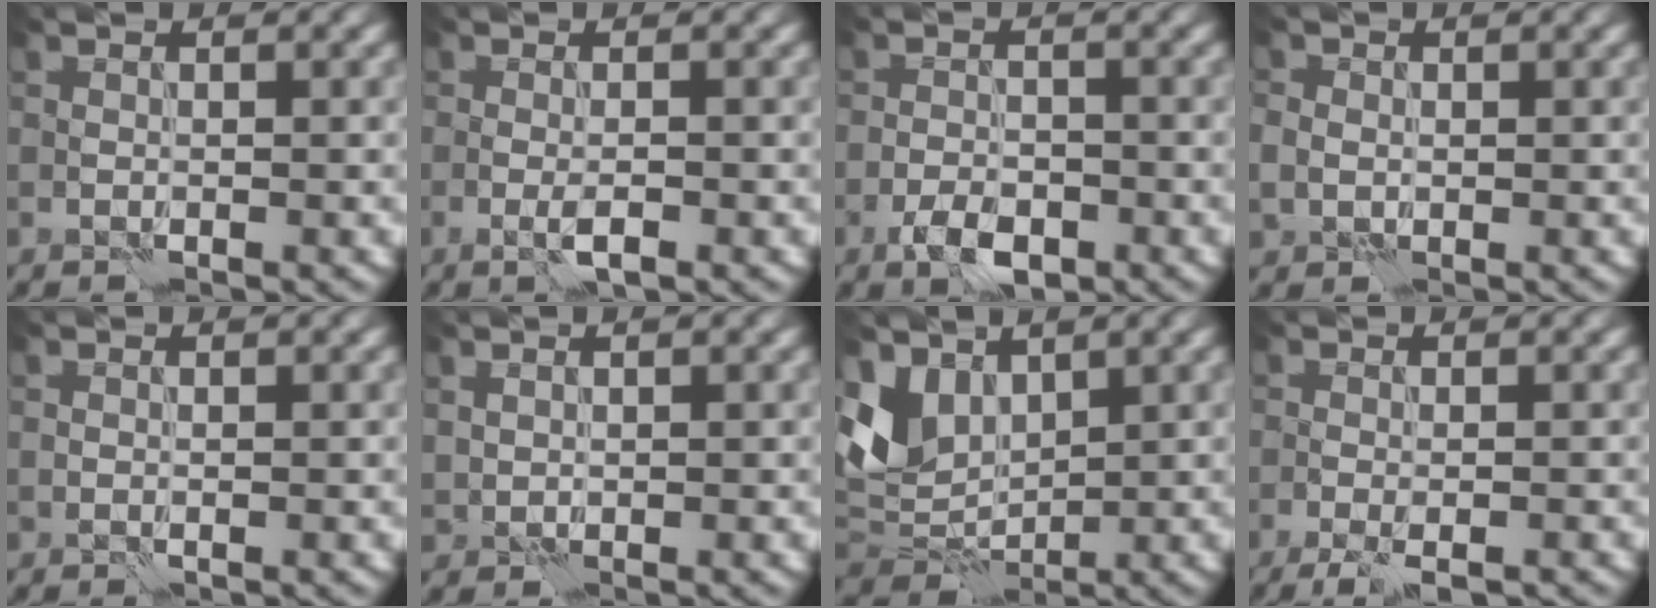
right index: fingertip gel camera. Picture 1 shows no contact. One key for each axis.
{"total": 1.4, "fx": -0.5, "fy": 0.1, "fz": 1.3, "tx": -0.025, "ty": 0.000, "tz": -0.012}
{"total": 3.4, "fx": -2.0, "fy": 1.7, "fz": 2.2, "tx": -0.034, "ty": 0.002, "tz": -0.040}
{"total": 2.6, "fx": -0.2, "fy": 2.3, "fz": 1.3, "tx": -0.022, "ty": 0.007, "tz": -0.006}
{"total": 0.0}
{"total": 0.6, "fx": 0.5, "fy": 0.3, "fz": 0.2, "tx": -0.006, "ty": 0.005, "tz": 0.013}
{"total": 4.8, "fx": 2.1, "fy": 3.3, "fz": 2.8, "tx": -0.067, "ty": -0.004, "tz": 0.041}
{"total": 3.2, "fx": -2.2, "fy": 0.5, "fz": 2.3, "tx": -0.044, "ty": -0.007, "tz": -0.036}